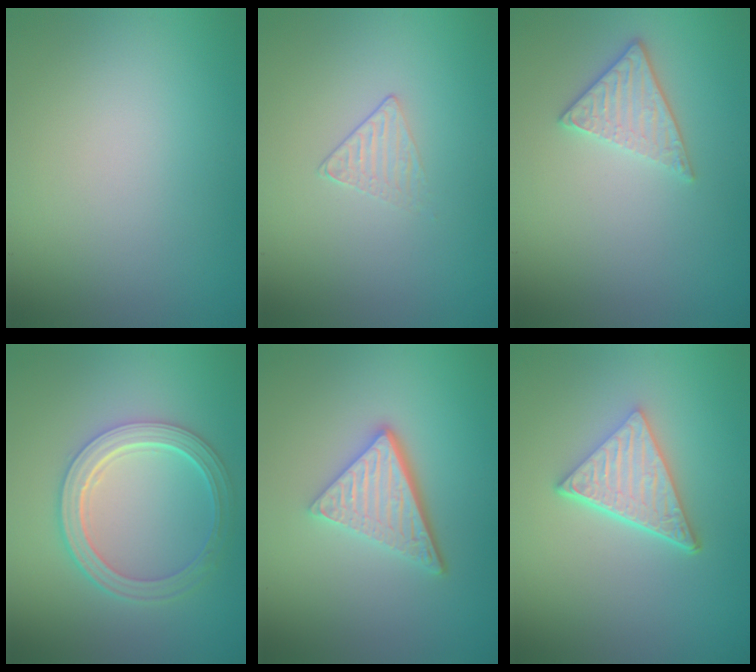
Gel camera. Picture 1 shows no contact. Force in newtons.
{"total": 1.1, "press": 0.5, "slide": 1.0}
{"total": 2.8, "press": 2.4, "slide": 1.3}
{"total": 4.9, "press": 3.8, "slide": 3.0}
{"total": 4.8, "press": 3.4, "slide": 3.3}
{"total": 5.0, "press": 3.6, "slide": 3.5}